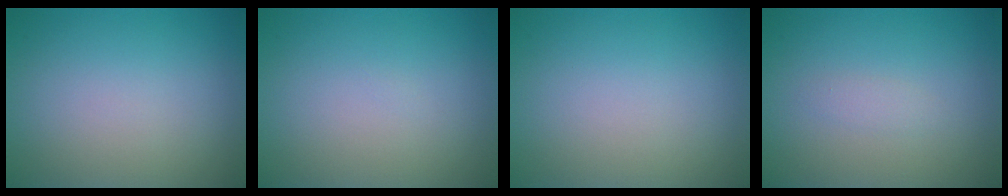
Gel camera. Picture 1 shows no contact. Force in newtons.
{"total": 0.0}
{"total": 0.0}
{"total": 0.8, "press": 0.8, "slide": 0.0}